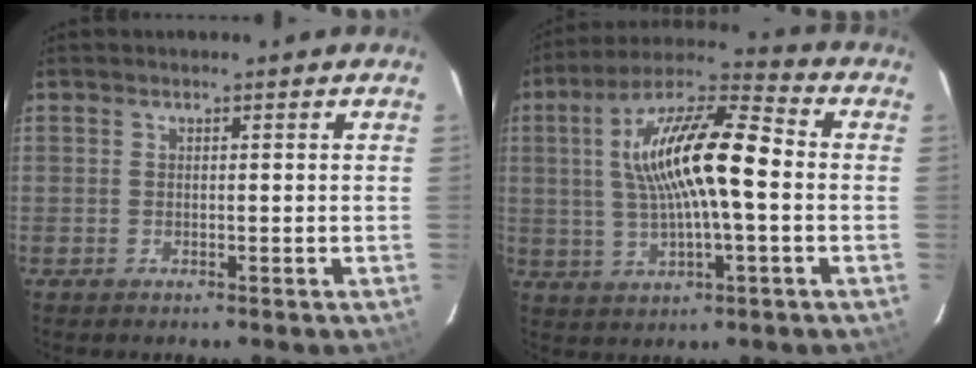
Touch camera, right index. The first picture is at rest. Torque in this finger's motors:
{"motor_torque": [1.27, -0.30, 1.05, 0.21]}